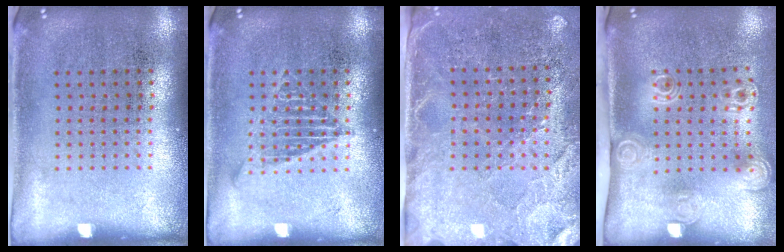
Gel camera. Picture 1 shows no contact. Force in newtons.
{"total": 1.7, "press": 1.7, "slide": 0.2}
{"total": 2.8, "press": 2.6, "slide": 1.1}
{"total": 2.1, "press": 1.5, "slide": 1.5}